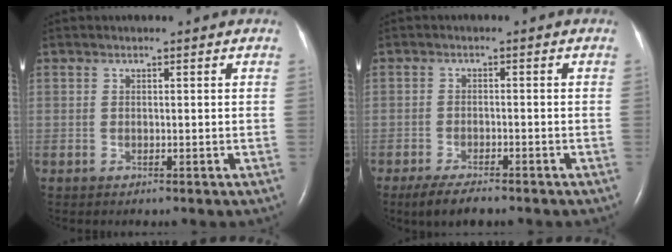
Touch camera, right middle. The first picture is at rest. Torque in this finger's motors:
{"motor_torque": [0.21, -0.21, 0.06, 0.03]}